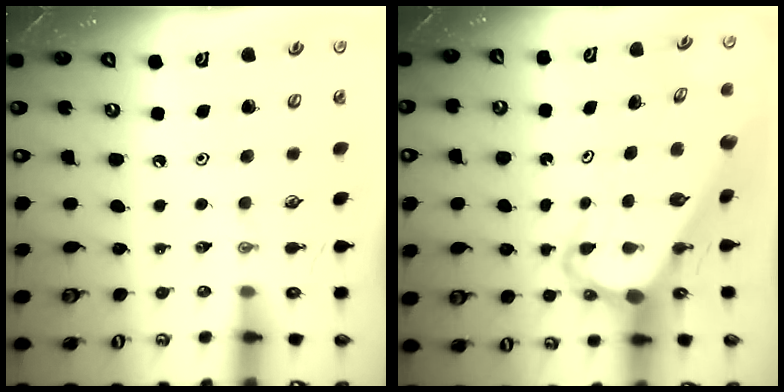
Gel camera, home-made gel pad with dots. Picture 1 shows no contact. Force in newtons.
{"total": 4.7, "press": 4.7, "slide": 0.2}